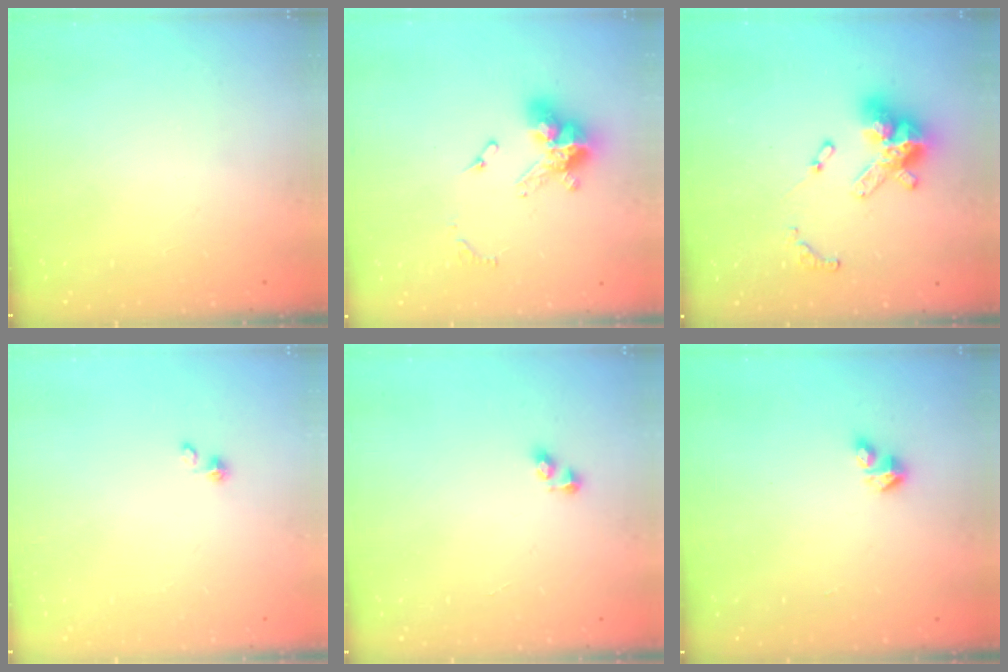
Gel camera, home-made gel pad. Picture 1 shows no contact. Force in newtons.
{"total": 12.8, "press": 12.7, "slide": 1.4}
{"total": 15.2, "press": 15.1, "slide": 1.3}
{"total": 1.5, "press": 1.5, "slide": 0.0}
{"total": 2.5, "press": 2.5, "slide": 0.2}
{"total": 2.9, "press": 2.8, "slide": 0.6}